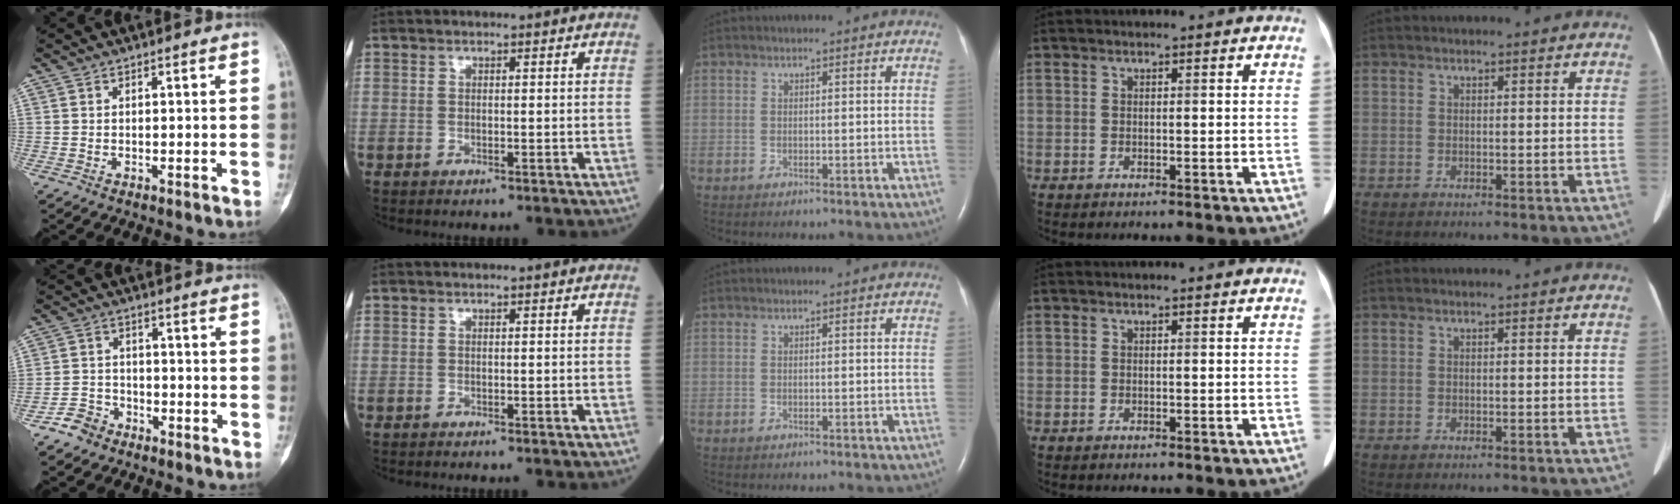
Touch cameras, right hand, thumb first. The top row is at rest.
{"thumb": {"total": 4.6, "force": [-3.4, 3.1, 0.7], "torque": [0.004, 0.026, -0.065]}}